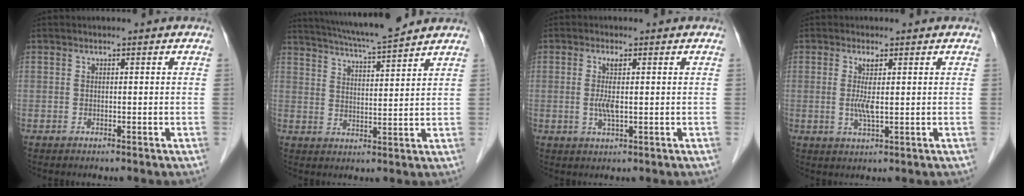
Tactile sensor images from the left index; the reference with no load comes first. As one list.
[{"total": 11.6, "force": [10.4, -0.1, 5.0], "torque": [-0.093, 0.014, 0.162]}, {"total": 3.3, "force": [0.1, 0.4, 3.3], "torque": [-0.070, -0.004, 0.003]}, {"total": 3.4, "force": [0.3, 0.2, 3.3], "torque": [-0.071, -0.006, 0.009]}]